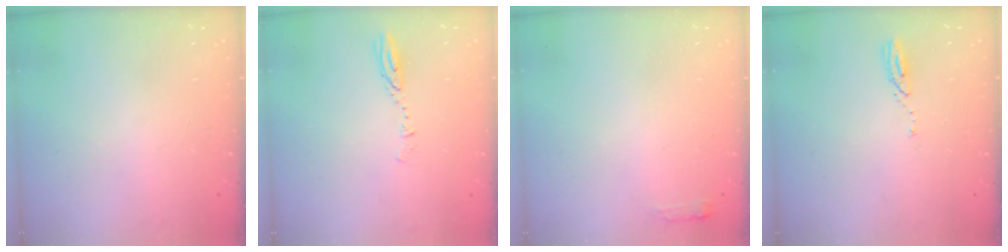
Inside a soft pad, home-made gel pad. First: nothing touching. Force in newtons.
{"total": 3.8, "press": 3.8, "slide": 0.4}
{"total": 2.7, "press": 2.6, "slide": 0.5}
{"total": 3.6, "press": 3.6, "slide": 0.3}